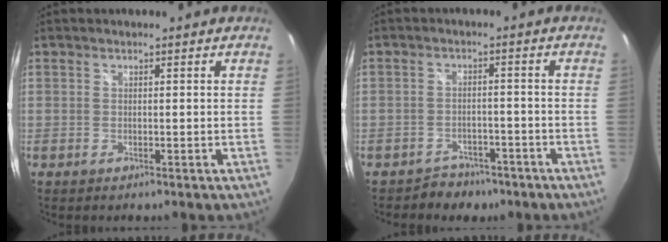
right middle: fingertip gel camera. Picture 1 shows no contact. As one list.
[{"total": 5.8, "force": [-4.4, 3.6, 1.0], "torque": [-0.027, 0.011, -0.059]}]